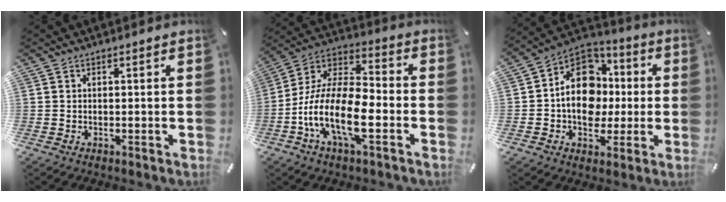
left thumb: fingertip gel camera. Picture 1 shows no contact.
{"total": 15.7, "force": [-6.9, 6.7, 12.4], "torque": [-0.270, 0.007, -0.127]}
{"total": 15.5, "force": [-1.0, 12.6, 9.0], "torque": [-0.172, 0.010, -0.019]}